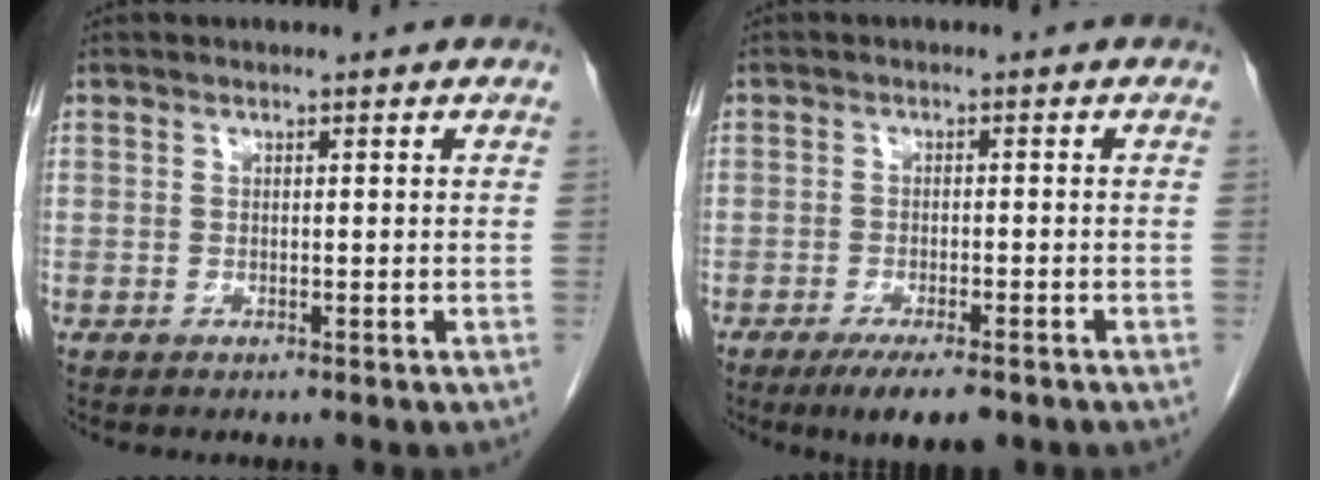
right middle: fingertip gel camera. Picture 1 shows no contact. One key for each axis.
{"total": 6.2, "fx": -4.4, "fy": 1.4, "fz": 4.2, "tx": -0.066, "ty": -0.013, "tz": -0.065}